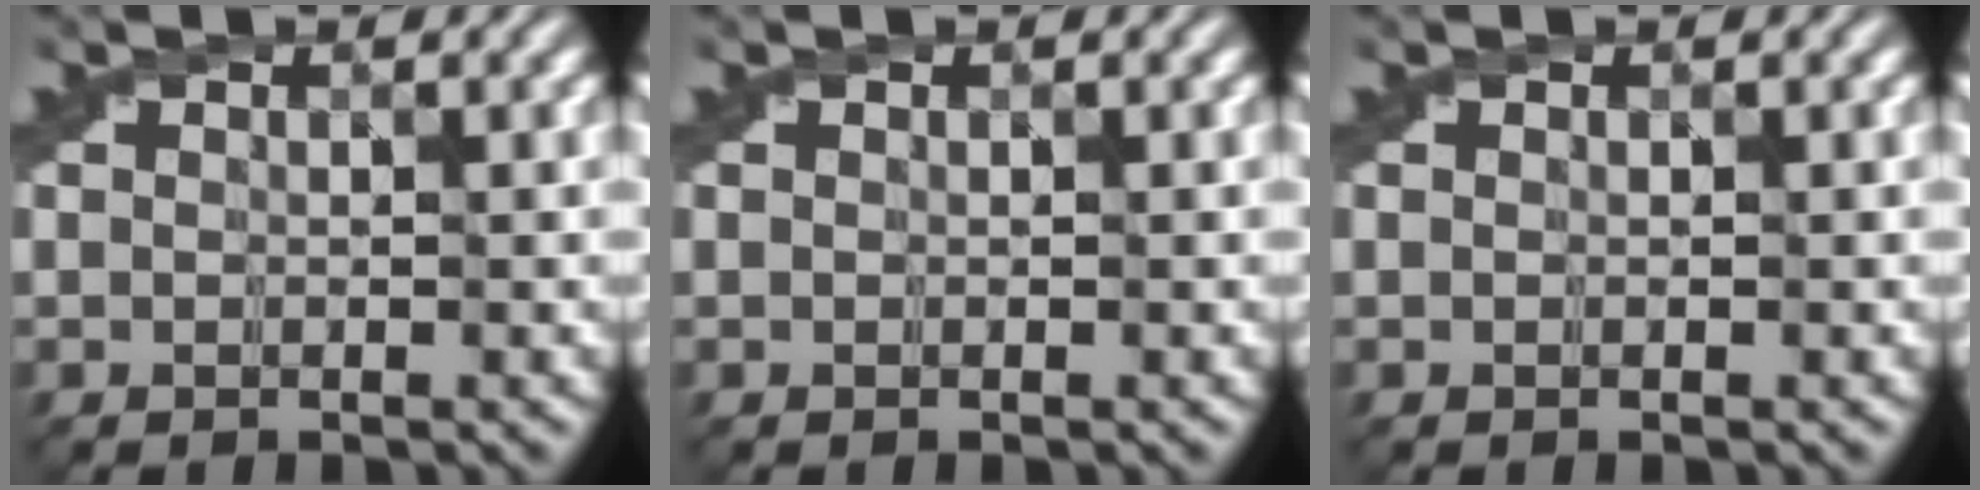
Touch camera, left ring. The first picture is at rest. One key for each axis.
{"total": 0.0}
{"total": 0.0}